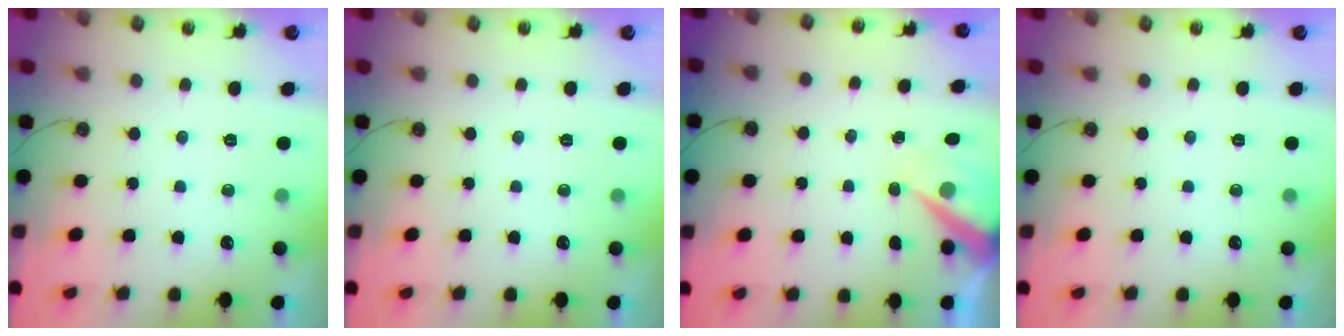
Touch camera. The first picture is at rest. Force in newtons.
{"total": 0.0}
{"total": 6.8, "press": 6.8, "slide": 0.5}
{"total": 0.0}